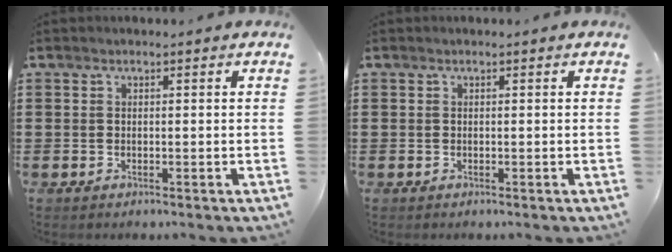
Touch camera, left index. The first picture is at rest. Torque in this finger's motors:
{"motor_torque": [0.00, 0.00, 0.01, -0.01]}